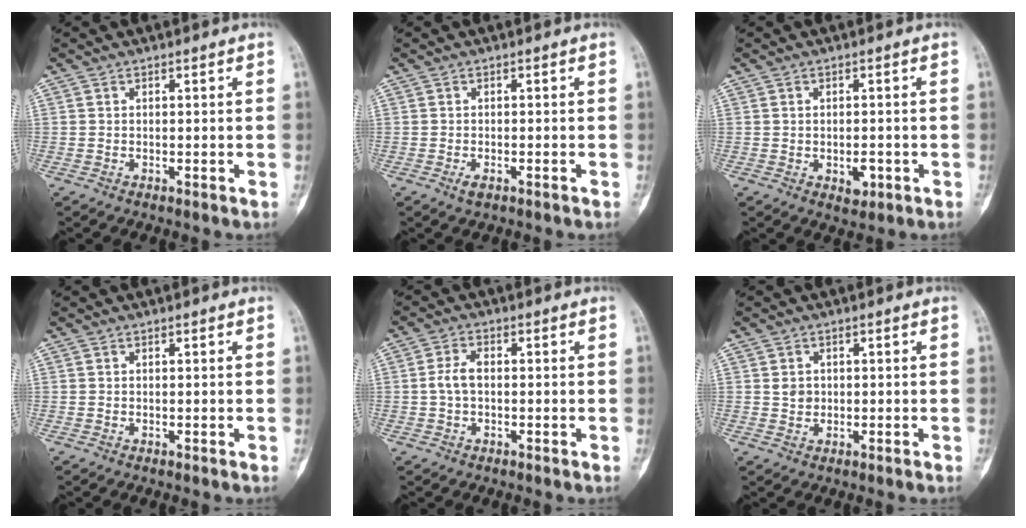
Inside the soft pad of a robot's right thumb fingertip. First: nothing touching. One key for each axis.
{"total": 1.7, "fx": -0.9, "fy": 0.7, "fz": 1.2, "tx": -0.025, "ty": 0.003, "tz": -0.015}
{"total": 3.2, "fx": -0.9, "fy": 2.0, "fz": 2.3, "tx": -0.019, "ty": 0.000, "tz": -0.008}
{"total": 0.0}
{"total": 3.6, "fx": -0.3, "fy": 2.2, "fz": 2.9, "tx": -0.057, "ty": 0.013, "tz": -0.009}
{"total": 2.0, "fx": 0.1, "fy": 1.7, "fz": 1.0, "tx": -0.006, "ty": 0.003, "tz": 0.005}